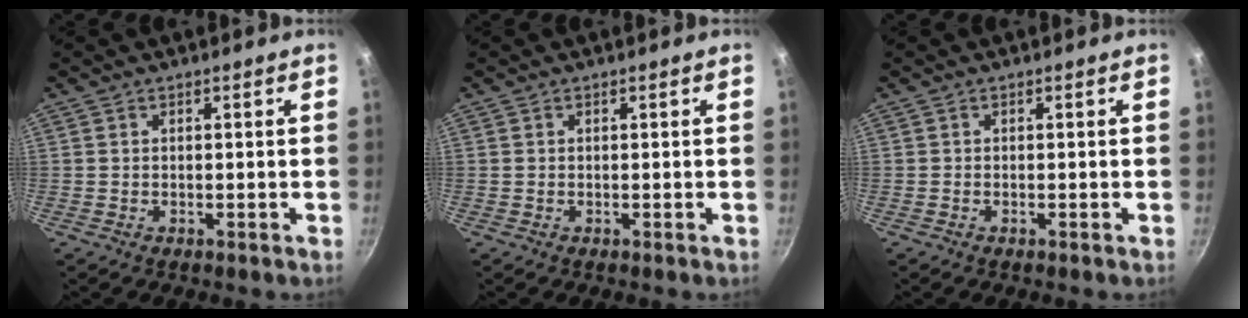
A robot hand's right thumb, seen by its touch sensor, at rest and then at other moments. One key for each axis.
{"total": 0.0}
{"total": 0.0}